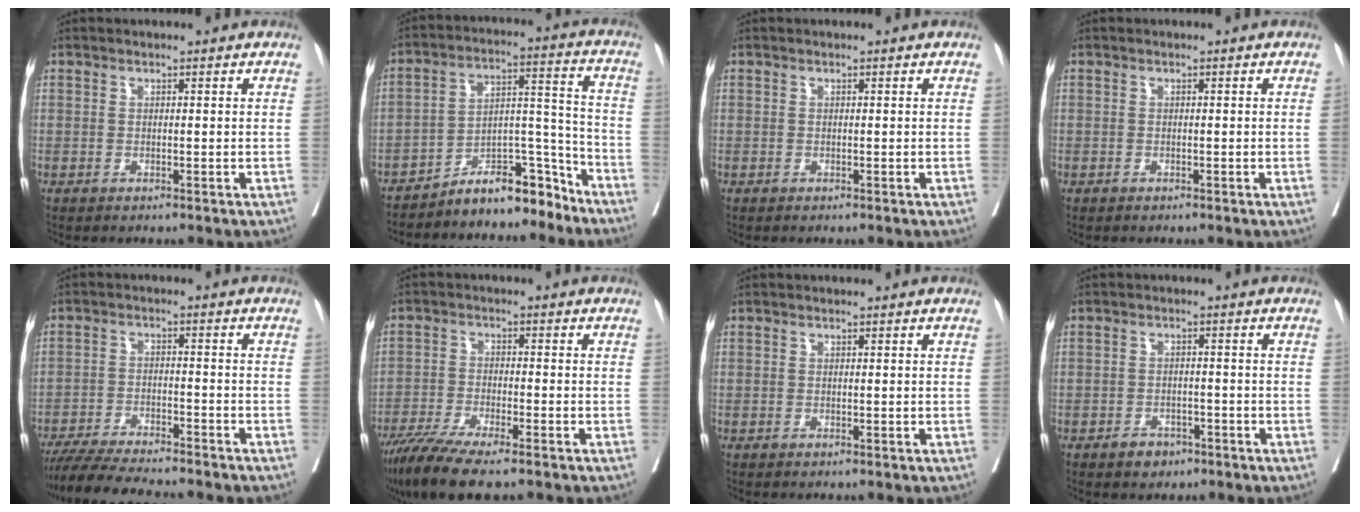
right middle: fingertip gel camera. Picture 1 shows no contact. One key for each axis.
{"total": 10.3, "fx": -9.3, "fy": 2.6, "fz": 3.5, "tx": -0.043, "ty": 0.051, "tz": -0.156}
{"total": 0.0}
{"total": 0.0}
{"total": 13.5, "fx": -12.0, "fy": 1.3, "fz": 6.1, "tx": -0.091, "ty": -0.017, "tz": -0.183}
{"total": 10.3, "fx": -8.1, "fy": 1.0, "fz": 6.2, "tx": -0.100, "ty": -0.024, "tz": -0.136}
{"total": 0.0}
{"total": 2.9, "fx": -2.0, "fy": 1.8, "fz": 1.0, "tx": -0.016, "ty": 0.006, "tz": -0.023}